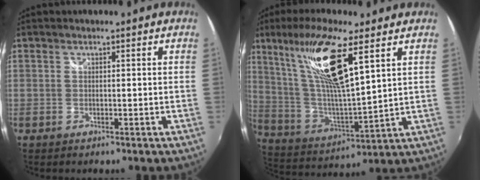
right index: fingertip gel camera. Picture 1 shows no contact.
{"total": 18.0, "force": [9.9, 2.8, 14.8], "torque": [-0.274, 0.015, 0.199]}